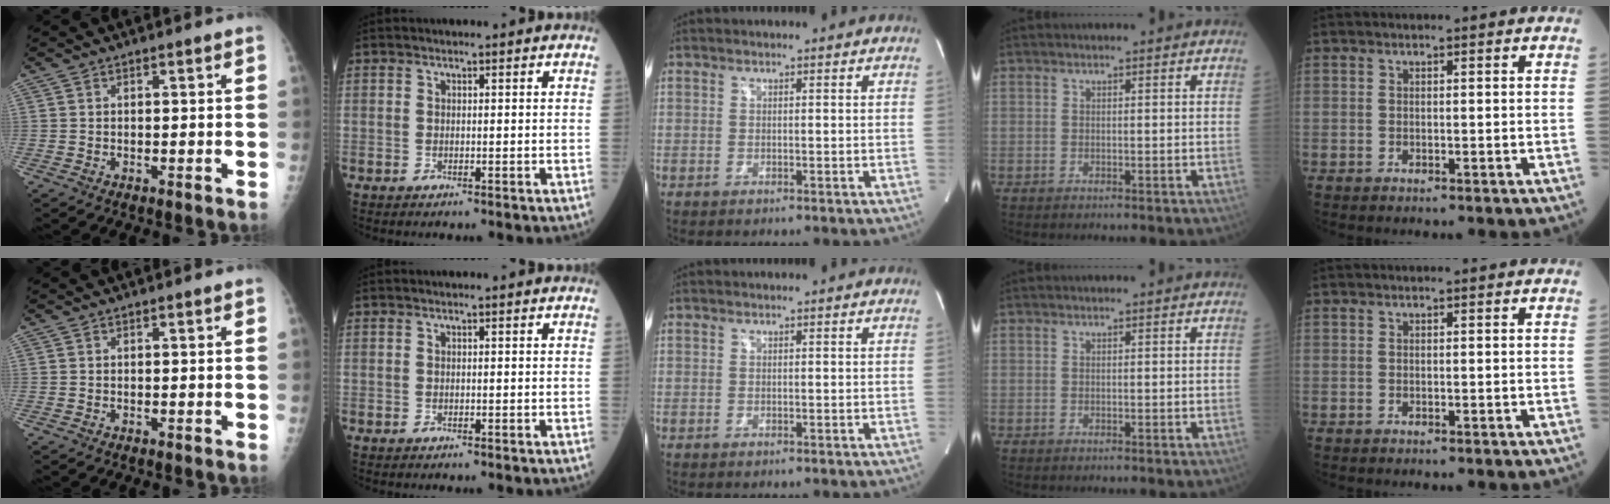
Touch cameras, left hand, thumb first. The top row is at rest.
{}